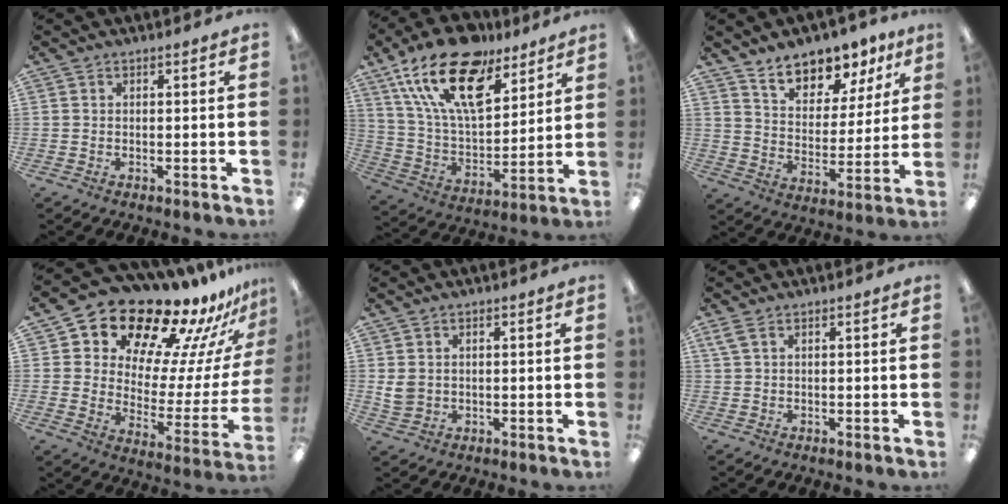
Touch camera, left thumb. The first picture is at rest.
{"total": 21.6, "force": [14.2, 9.9, 12.9], "torque": [-0.247, -0.077, 0.253]}
{"total": 11.6, "force": [9.8, 5.2, 3.4], "torque": [-0.052, -0.069, 0.181]}
{"total": 16.7, "force": [15.0, 5.6, 5.0], "torque": [-0.088, -0.138, 0.250]}
{"total": 3.2, "force": [1.0, 2.7, 1.4], "torque": [-0.020, -0.001, 0.021]}
{"total": 2.1, "force": [1.0, 0.9, 1.7], "torque": [-0.038, 0.000, 0.019]}